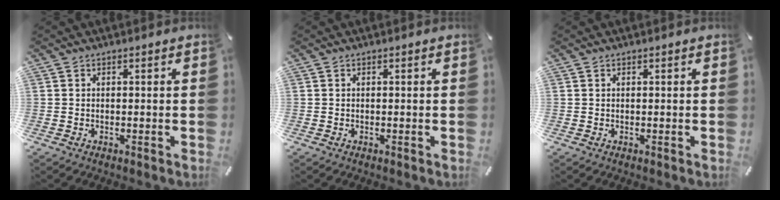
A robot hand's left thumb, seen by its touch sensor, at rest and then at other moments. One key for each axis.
{"total": 0.0}
{"total": 0.0}